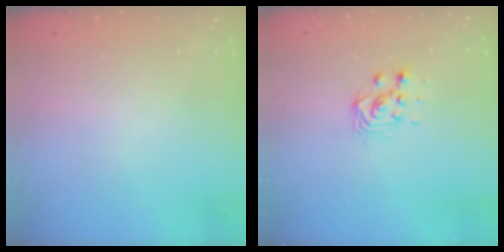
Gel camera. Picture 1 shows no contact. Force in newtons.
{"total": 5.0, "press": 5.0, "slide": 0.3}